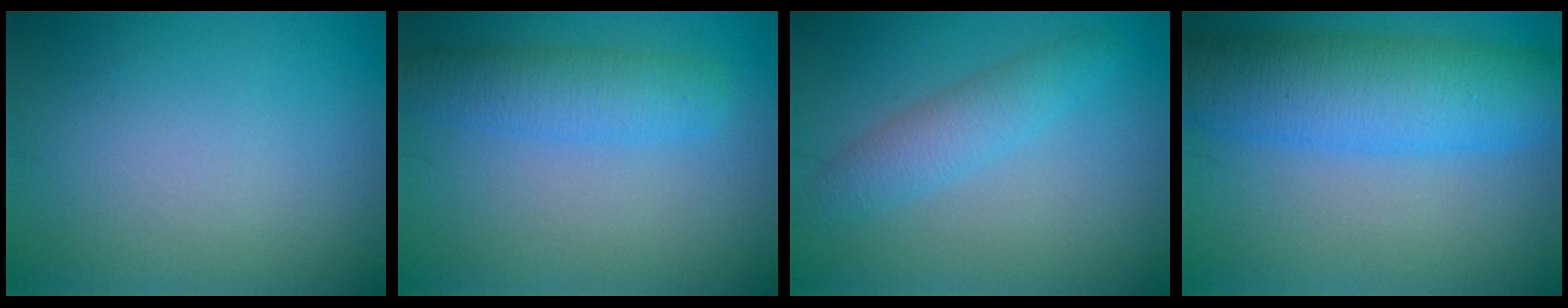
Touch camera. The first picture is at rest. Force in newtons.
{"total": 3.9, "press": 3.9, "slide": 0.2}
{"total": 3.1, "press": 3.0, "slide": 0.1}
{"total": 8.8, "press": 8.8, "slide": 0.2}